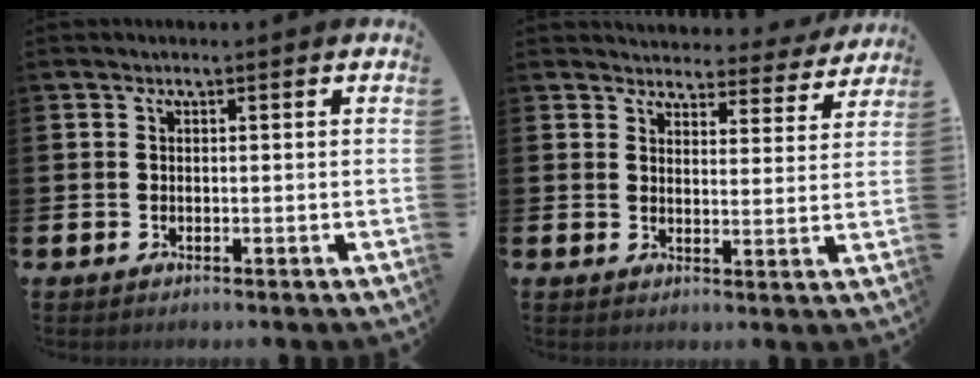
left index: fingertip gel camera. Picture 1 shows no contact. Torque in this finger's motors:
{"motor_torque": [1.07, -1.07, 0.56, 0.03]}